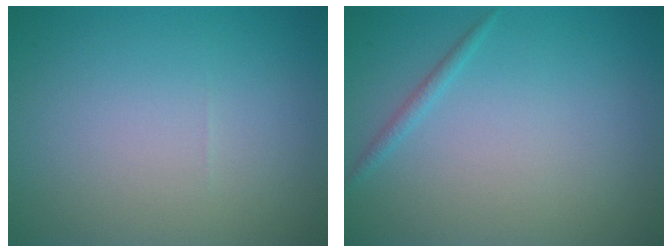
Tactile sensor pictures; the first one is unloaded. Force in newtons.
{"total": 0.9, "press": 0.9, "slide": 0.1}